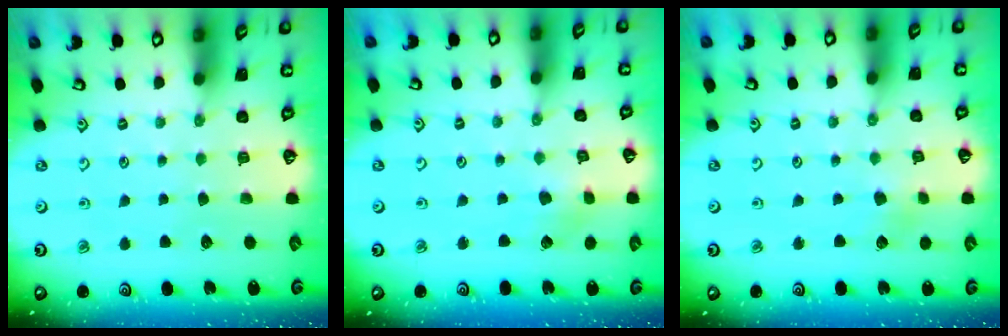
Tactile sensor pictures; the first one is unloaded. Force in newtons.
{"total": 3.3, "press": 3.3, "slide": 0.3}
{"total": 2.4, "press": 2.3, "slide": 0.4}